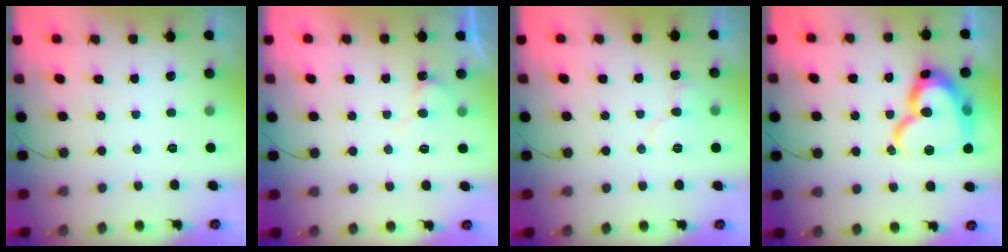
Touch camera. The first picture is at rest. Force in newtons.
{"total": 5.4, "press": 5.4, "slide": 0.5}
{"total": 8.4, "press": 8.4, "slide": 0.4}
{"total": 19.7, "press": 19.6, "slide": 1.8}